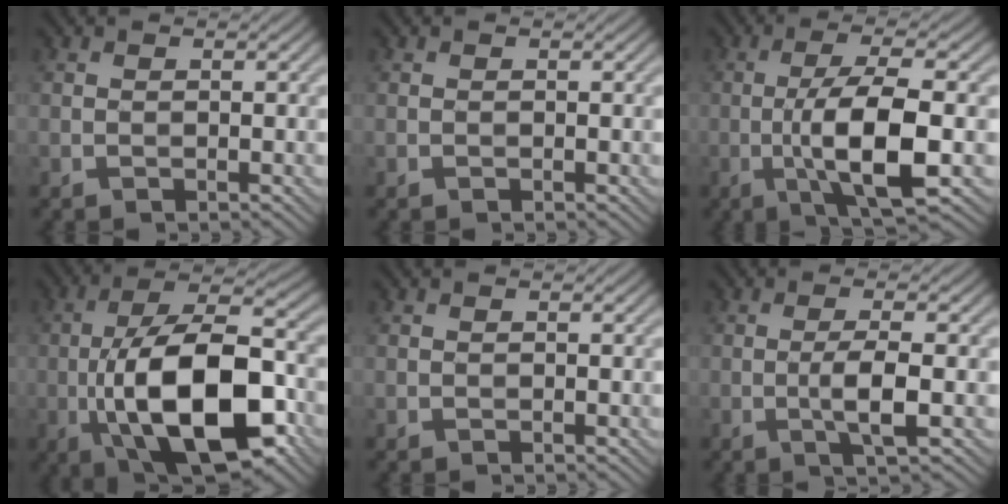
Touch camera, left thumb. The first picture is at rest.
{"total": 0.0}
{"total": 9.4, "force": [-2.1, 2.4, 8.9], "torque": [-0.153, 0.005, -0.043]}
{"total": 16.2, "force": [-4.7, 7.2, 13.7], "torque": [-0.240, 0.000, -0.088]}
{"total": 0.0}
{"total": 3.6, "force": [-0.9, 0.4, 3.5], "torque": [-0.065, 0.002, -0.021]}